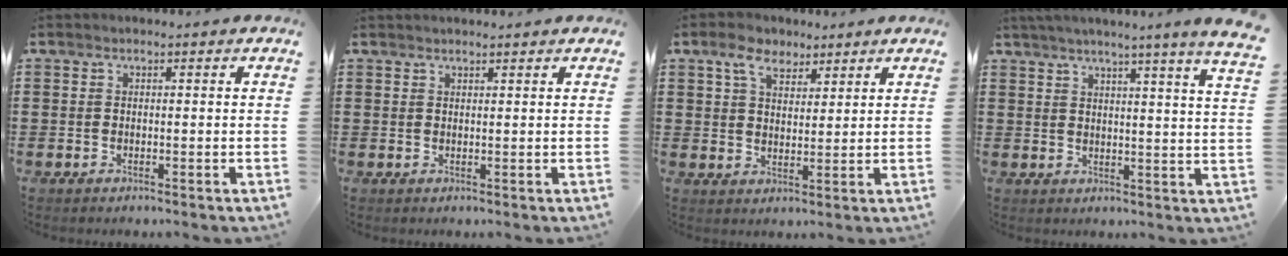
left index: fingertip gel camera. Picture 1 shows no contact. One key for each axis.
{"total": 1.0, "fx": 1.0, "fy": 0.0, "fz": 0.2, "tx": -0.006, "ty": -0.001, "tz": 0.019}
{"total": 5.5, "fx": 3.7, "fy": 3.2, "fz": 2.5, "tx": -0.059, "ty": 0.008, "tz": 0.067}
{"total": 4.5, "fx": 3.5, "fy": -1.4, "fz": 2.4, "tx": -0.061, "ty": -0.028, "tz": 0.053}